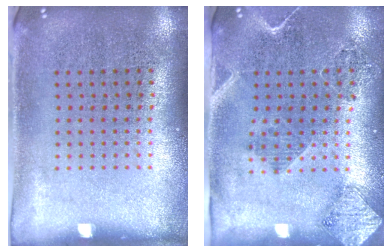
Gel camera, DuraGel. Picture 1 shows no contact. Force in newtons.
{"total": 1.8, "press": 1.6, "slide": 0.8}